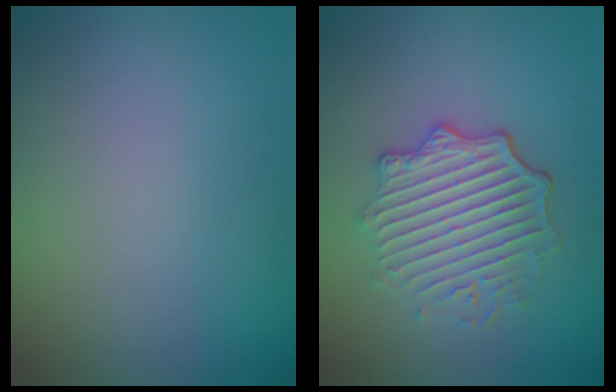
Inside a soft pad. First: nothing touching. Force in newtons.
{"total": 5.2, "press": 4.3, "slide": 2.9}